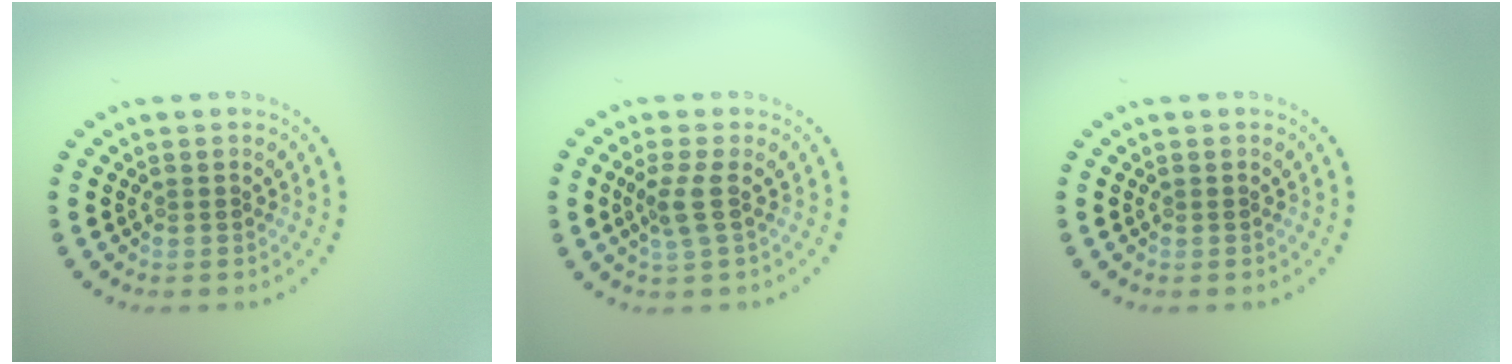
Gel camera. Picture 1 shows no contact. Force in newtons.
{"total": 2.1, "press": 1.6, "slide": 1.4}
{"total": 0.0}